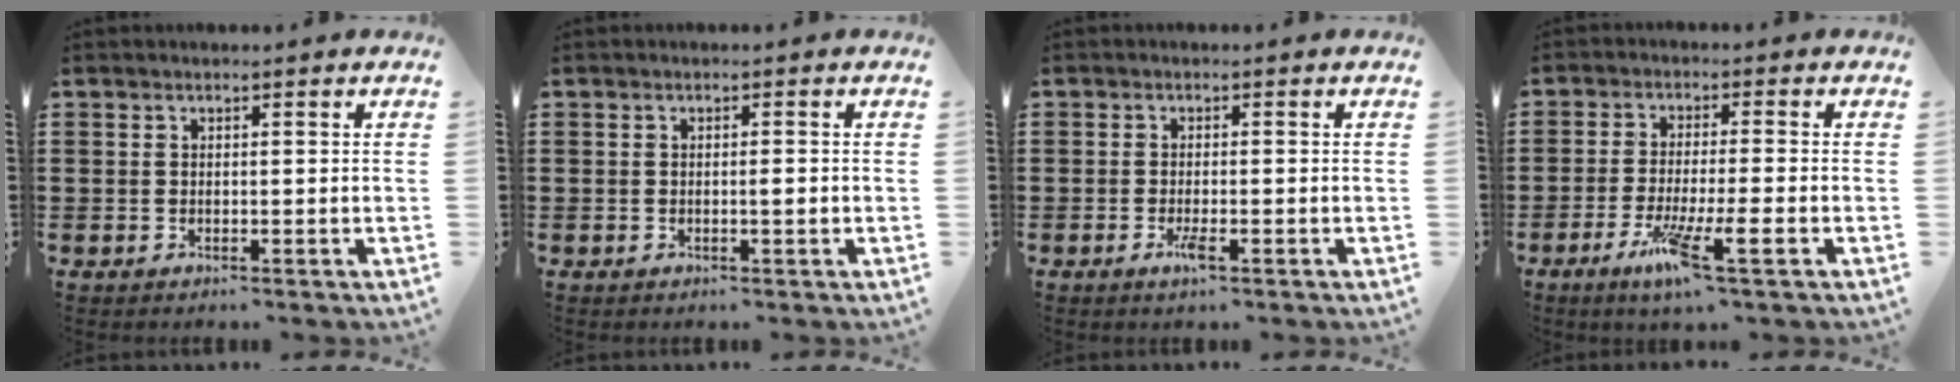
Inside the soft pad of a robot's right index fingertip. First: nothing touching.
{"total": 1.0, "force": [-0.1, 0.2, 1.0], "torque": [-0.019, -0.003, -0.002]}
{"total": 2.1, "force": [-1.0, 0.3, 1.9], "torque": [-0.045, -0.007, -0.021]}
{"total": 7.4, "force": [-3.4, 0.2, 6.5], "torque": [-0.131, -0.018, -0.061]}